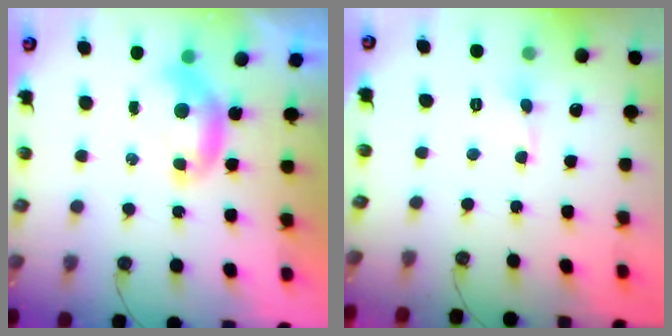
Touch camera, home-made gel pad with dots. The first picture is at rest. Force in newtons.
{"total": 0.6, "press": 0.5, "slide": 0.2}